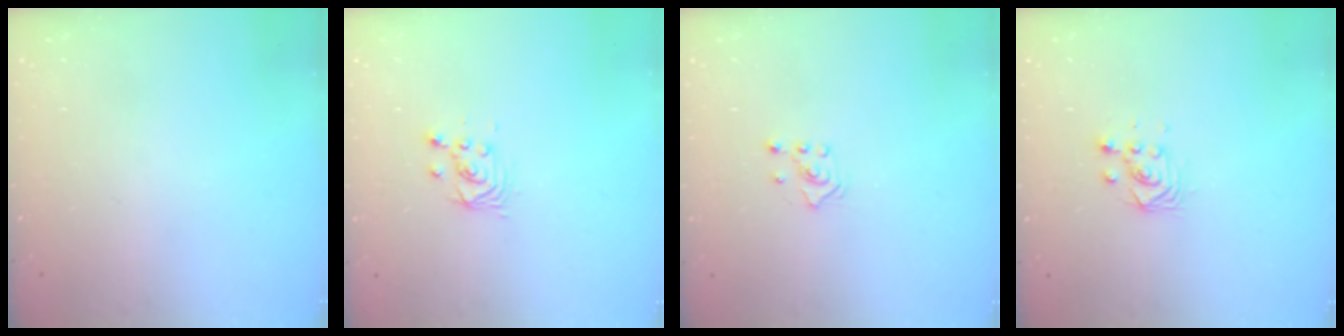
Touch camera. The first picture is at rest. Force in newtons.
{"total": 2.9, "press": 2.9, "slide": 0.1}
{"total": 2.4, "press": 2.2, "slide": 0.8}
{"total": 3.7, "press": 3.4, "slide": 1.4}